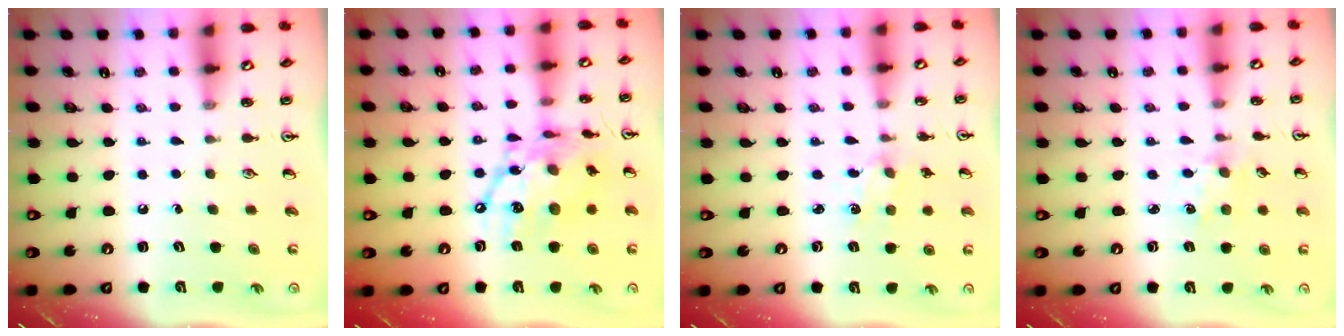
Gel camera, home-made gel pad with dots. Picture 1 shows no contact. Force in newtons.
{"total": 17.9, "press": 17.8, "slide": 1.8}
{"total": 1.8, "press": 1.8, "slide": 0.3}
{"total": 1.9, "press": 1.8, "slide": 0.3}